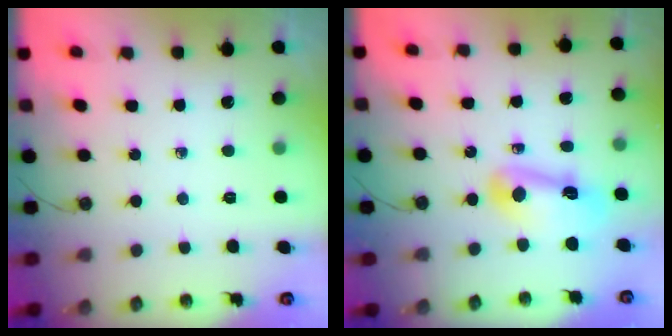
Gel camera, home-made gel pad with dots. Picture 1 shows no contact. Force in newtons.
{"total": 11.7, "press": 11.7, "slide": 1.1}